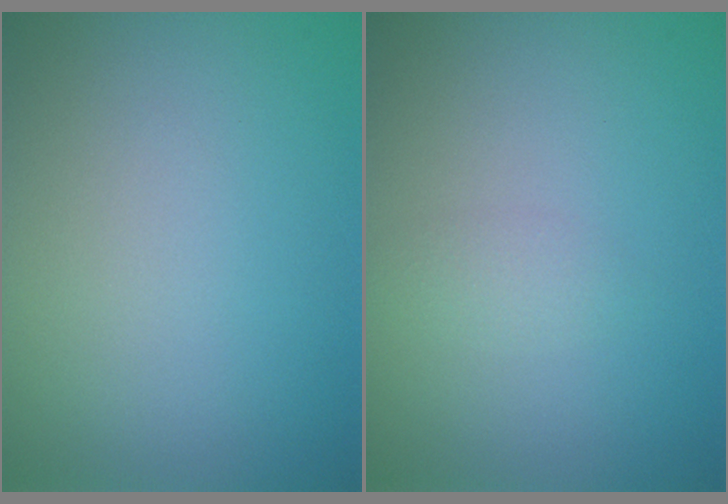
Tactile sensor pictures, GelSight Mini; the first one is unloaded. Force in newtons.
{"total": 1.0, "press": 1.0, "slide": 0.0}